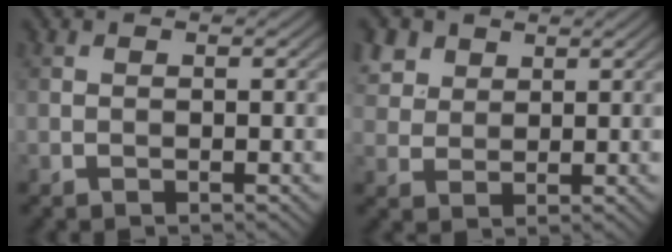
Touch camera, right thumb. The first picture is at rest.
{"total": 4.9, "force": [3.0, 3.3, 2.0], "torque": [-0.069, 0.000, 0.068]}